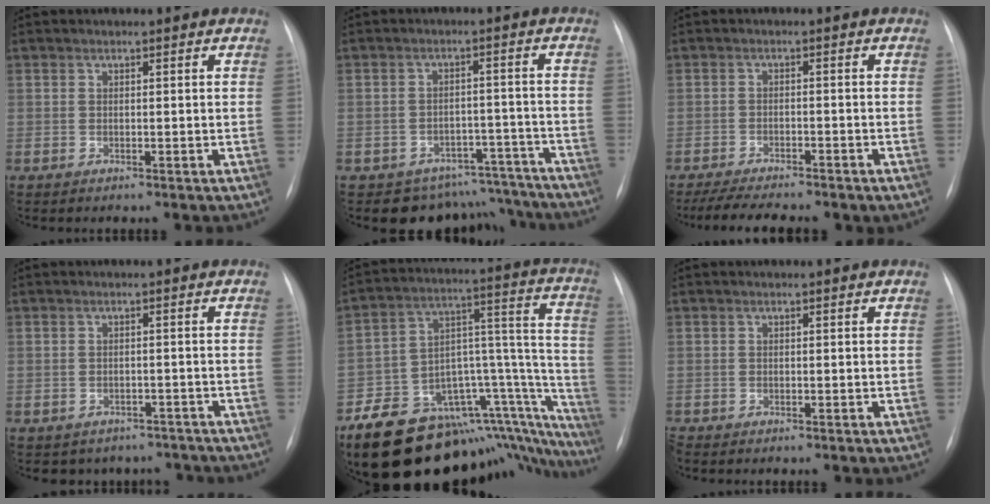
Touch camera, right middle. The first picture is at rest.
{"total": 10.2, "force": [-9.1, 4.6, -0.6], "torque": [0.035, 0.051, -0.107]}
{"total": 8.8, "force": [-7.3, 2.0, 4.4], "torque": [-0.071, -0.007, -0.106]}
{"total": 7.1, "force": [-6.0, 3.9, 0.1], "torque": [0.011, 0.022, -0.063]}
{"total": 26.8, "force": [-21.8, 9.9, 12.0], "torque": [-0.070, 0.069, -0.297]}
{"total": 0.7, "force": [-0.6, 0.2, 0.1], "torque": [-0.005, -0.001, -0.013]}